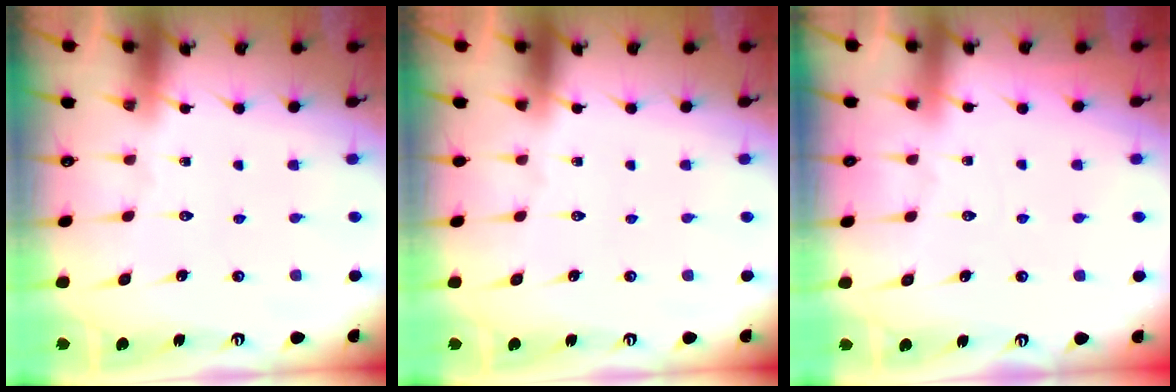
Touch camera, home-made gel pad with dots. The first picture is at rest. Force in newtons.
{"total": 0.0}
{"total": 2.1, "press": 2.1, "slide": 0.2}